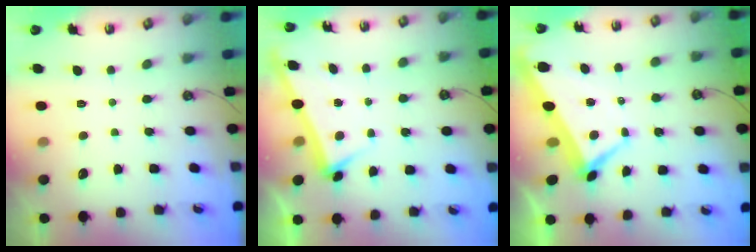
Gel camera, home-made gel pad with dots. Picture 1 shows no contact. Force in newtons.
{"total": 2.3, "press": 2.2, "slide": 0.7}
{"total": 2.2, "press": 1.9, "slide": 1.1}